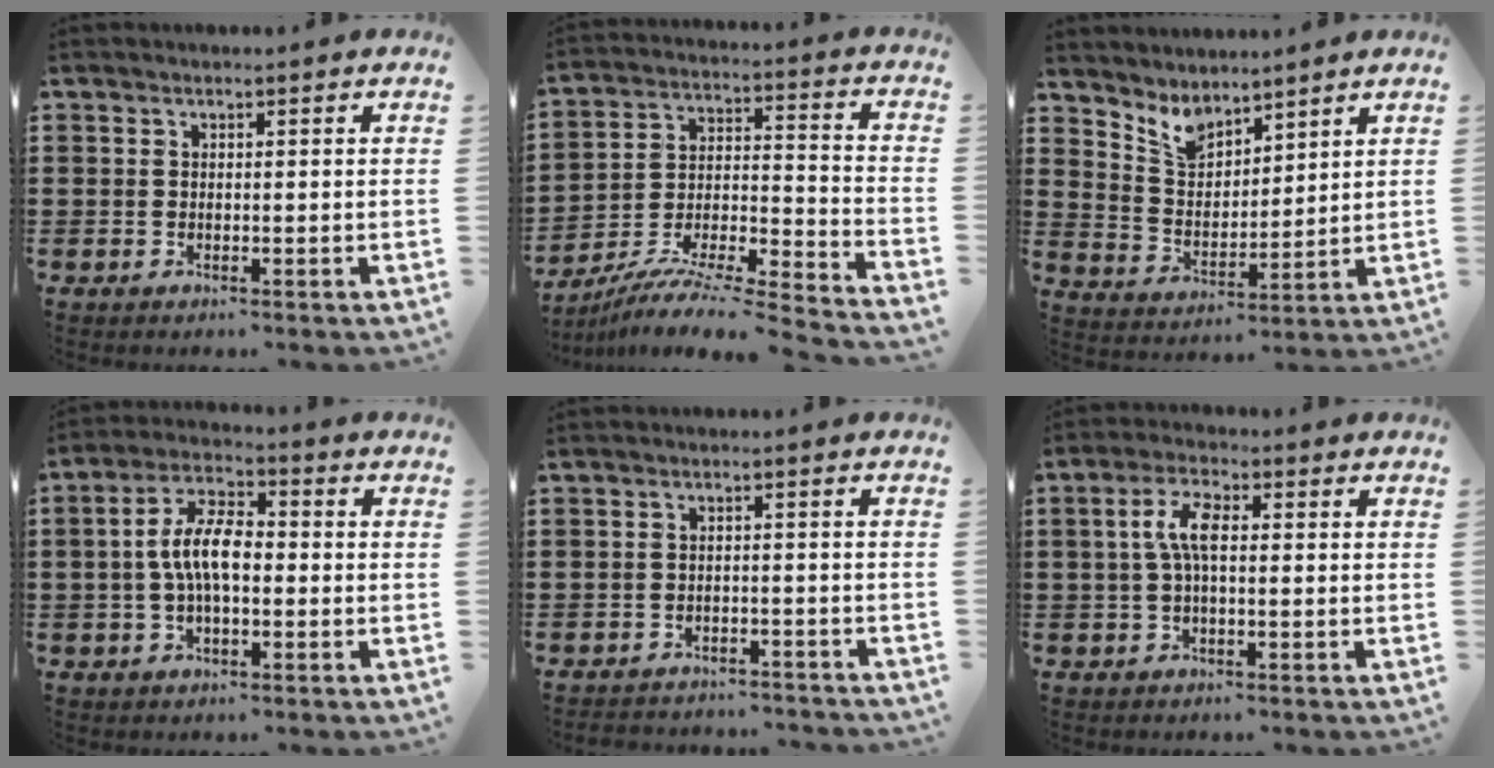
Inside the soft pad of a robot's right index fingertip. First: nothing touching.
{"total": 8.0, "force": [-7.4, 0.0, 3.0], "torque": [-0.048, -0.001, -0.151]}
{"total": 5.4, "force": [4.7, 2.2, 1.4], "torque": [-0.048, -0.013, 0.088]}
{"total": 7.8, "force": [-0.5, 3.5, 7.0], "torque": [-0.152, 0.002, -0.016]}
{"total": 2.3, "force": [-2.3, 0.3, -0.1], "torque": [-0.007, 0.001, -0.049]}
{"total": 5.2, "force": [0.3, 1.9, 4.8], "torque": [-0.107, 0.004, -0.001]}